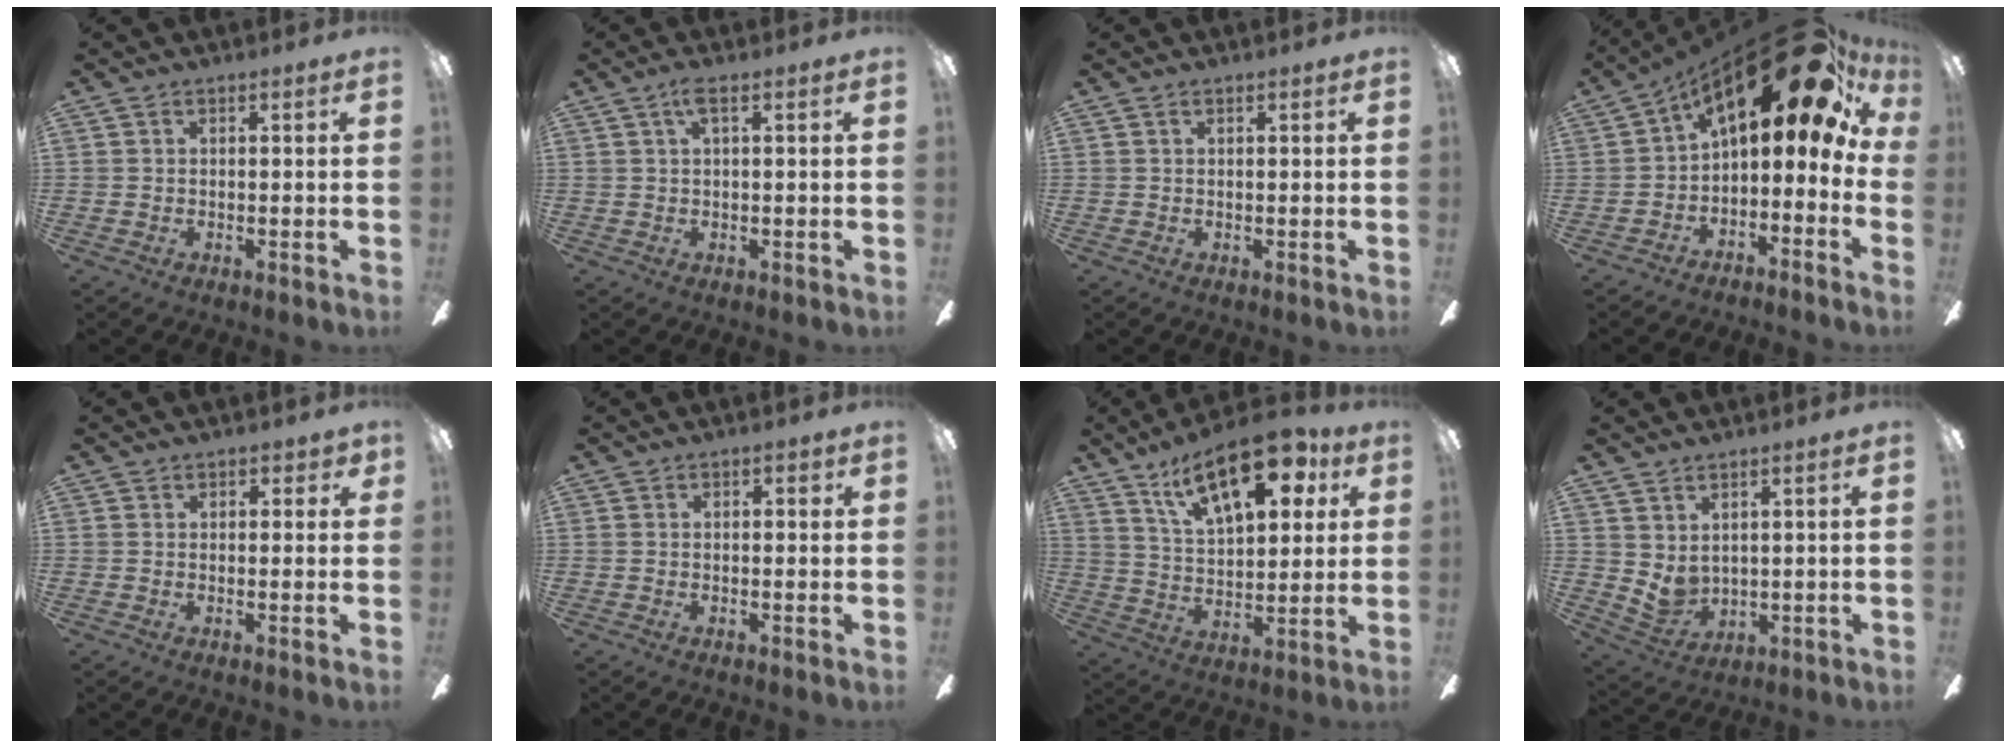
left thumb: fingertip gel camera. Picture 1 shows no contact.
{"total": 3.1, "force": [1.2, 0.6, 2.8], "torque": [-0.061, 0.007, 0.019]}
{"total": 0.6, "force": [0.3, 0.1, 0.5], "torque": [-0.013, 0.002, 0.006]}
{"total": 24.0, "force": [11.5, 9.4, 18.9], "torque": [-0.262, -0.070, 0.194]}
{"total": 1.8, "force": [1.1, 1.1, 1.0], "torque": [-0.012, 0.002, 0.017]}
{"total": 1.5, "force": [0.5, 0.7, 1.3], "torque": [-0.021, 0.002, 0.006]}
{"total": 21.0, "force": [11.5, 9.6, 14.7], "torque": [-0.223, -0.040, 0.188]}
{"total": 5.0, "force": [2.9, 3.5, 2.0], "torque": [-0.056, -0.021, 0.057]}